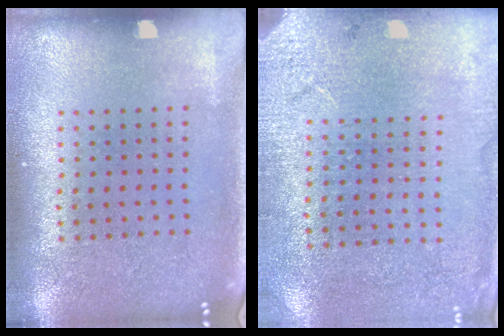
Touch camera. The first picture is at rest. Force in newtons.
{"total": 2.6, "press": 2.4, "slide": 0.9}